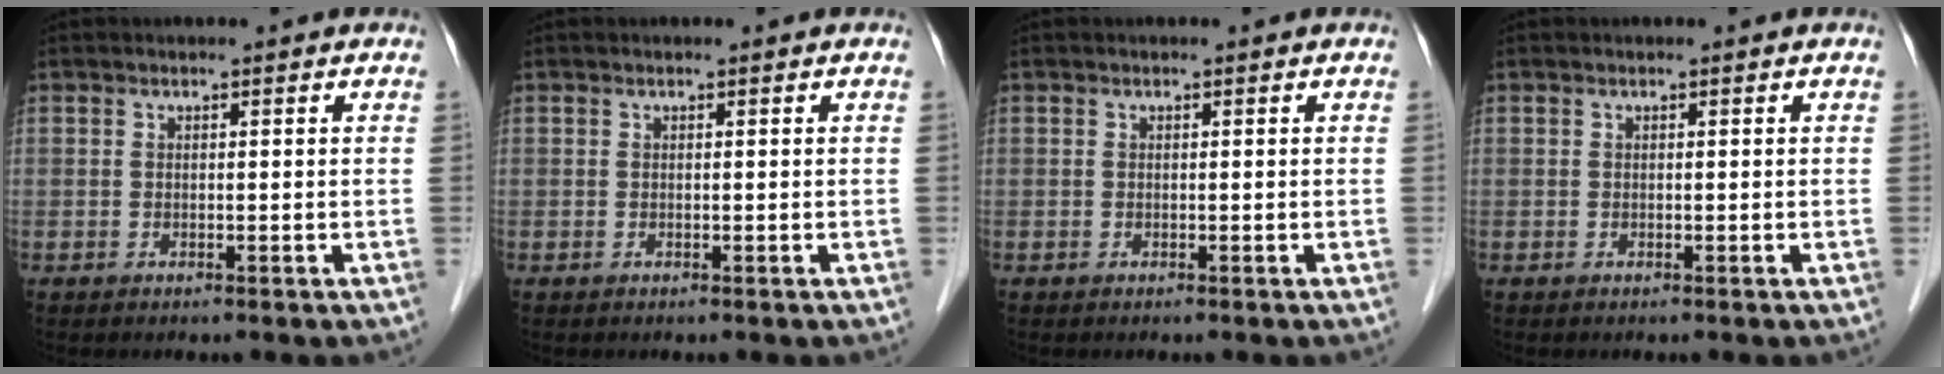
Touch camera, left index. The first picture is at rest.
{"total": 0.0}
{"total": 0.0}
{"total": 0.0}